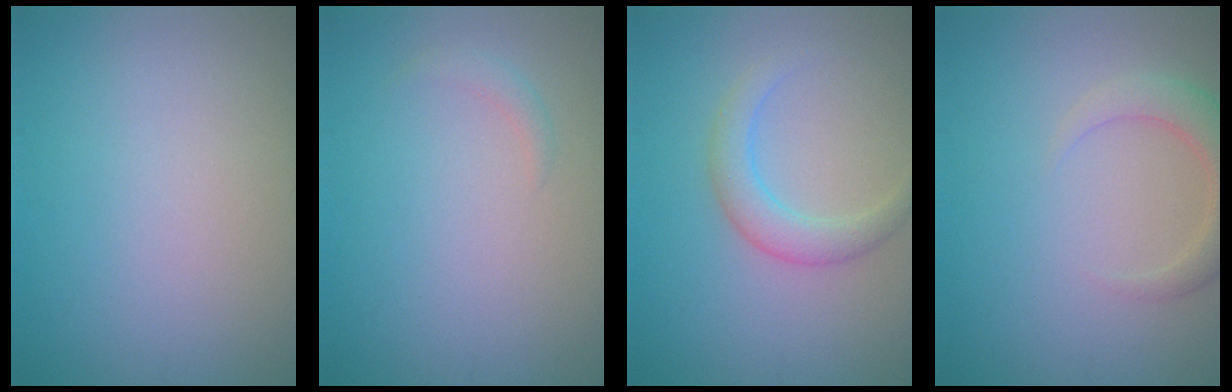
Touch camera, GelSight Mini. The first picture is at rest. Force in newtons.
{"total": 0.9, "press": 0.9, "slide": 0.1}
{"total": 2.8, "press": 2.8, "slide": 0.2}
{"total": 3.1, "press": 3.1, "slide": 0.5}